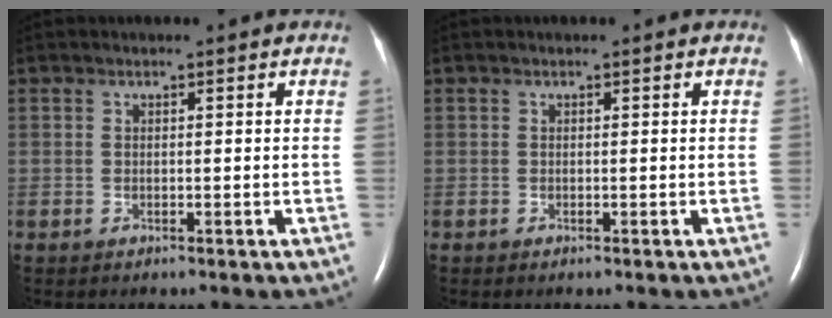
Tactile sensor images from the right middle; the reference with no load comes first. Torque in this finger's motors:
{"motor_torque": [-0.04, 0.14, 0.00, 0.00]}